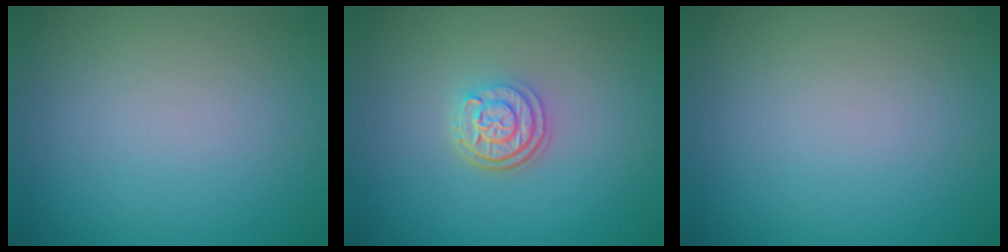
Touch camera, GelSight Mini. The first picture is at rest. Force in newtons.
{"total": 3.1, "press": 2.4, "slide": 2.0}
{"total": 0.0}